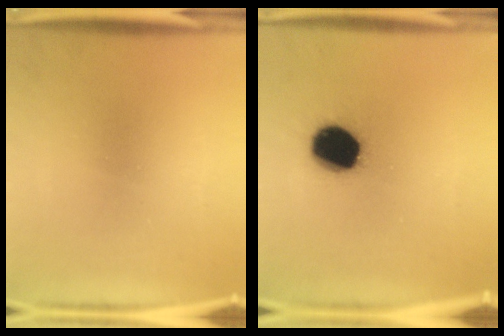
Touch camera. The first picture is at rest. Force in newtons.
{"total": 15.2}